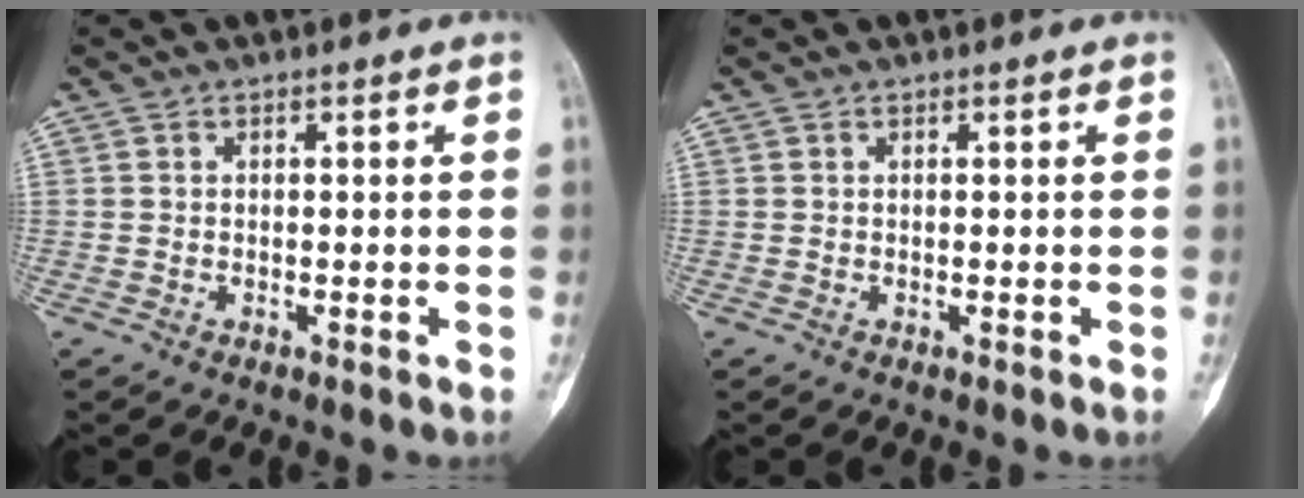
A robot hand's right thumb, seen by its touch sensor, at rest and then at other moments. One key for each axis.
{"total": 0.0}